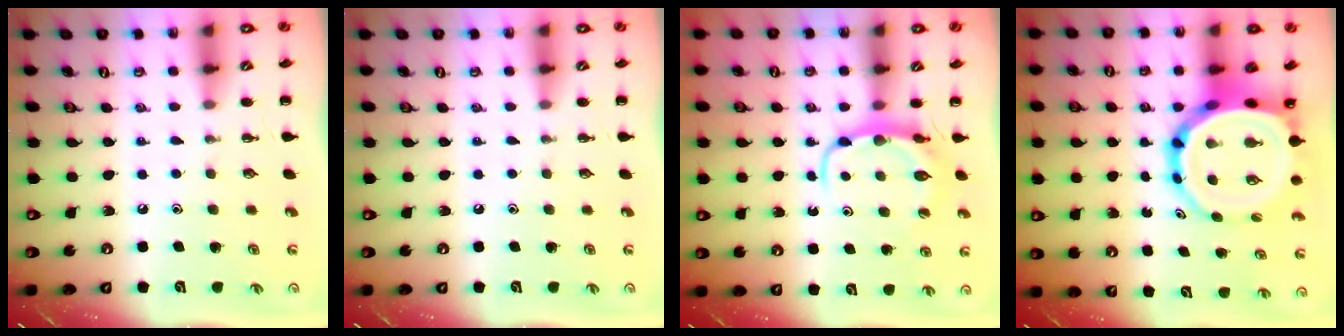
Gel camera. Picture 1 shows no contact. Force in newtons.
{"total": 0.0}
{"total": 6.3, "press": 6.3, "slide": 0.7}
{"total": 14.2, "press": 13.5, "slide": 4.4}